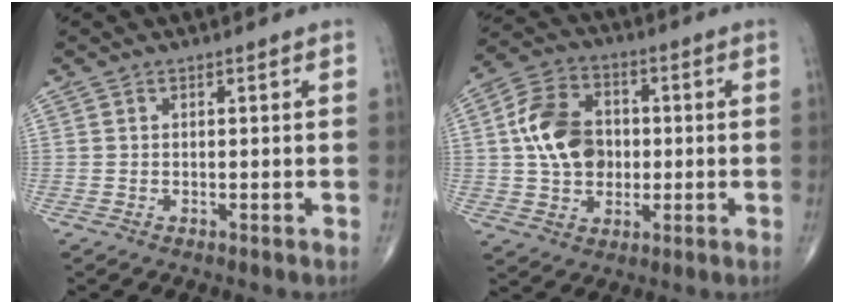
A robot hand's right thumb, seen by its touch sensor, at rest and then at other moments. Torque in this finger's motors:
{"motor_torque": [-0.52, 1.18, 1.00, 0.25, 0.08]}